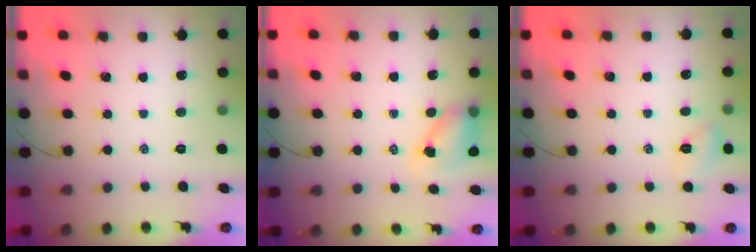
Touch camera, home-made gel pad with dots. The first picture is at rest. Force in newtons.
{"total": 5.7, "press": 5.7, "slide": 0.5}
{"total": 5.1, "press": 4.9, "slide": 1.4}